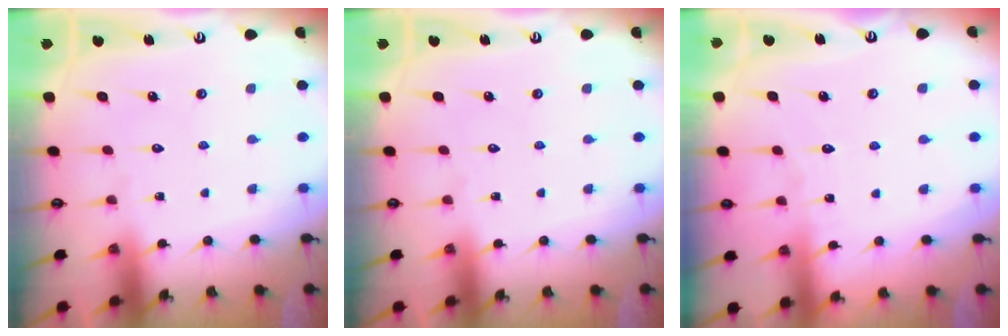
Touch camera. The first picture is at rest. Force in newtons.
{"total": 0.0}
{"total": 2.6, "press": 2.6, "slide": 0.3}